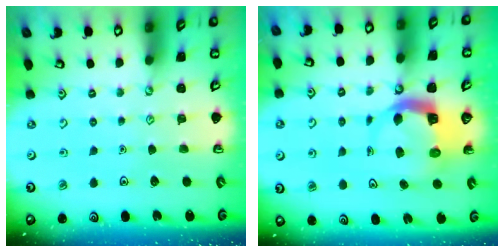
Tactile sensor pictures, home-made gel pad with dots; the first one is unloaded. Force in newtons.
{"total": 5.3, "press": 5.3, "slide": 0.7}